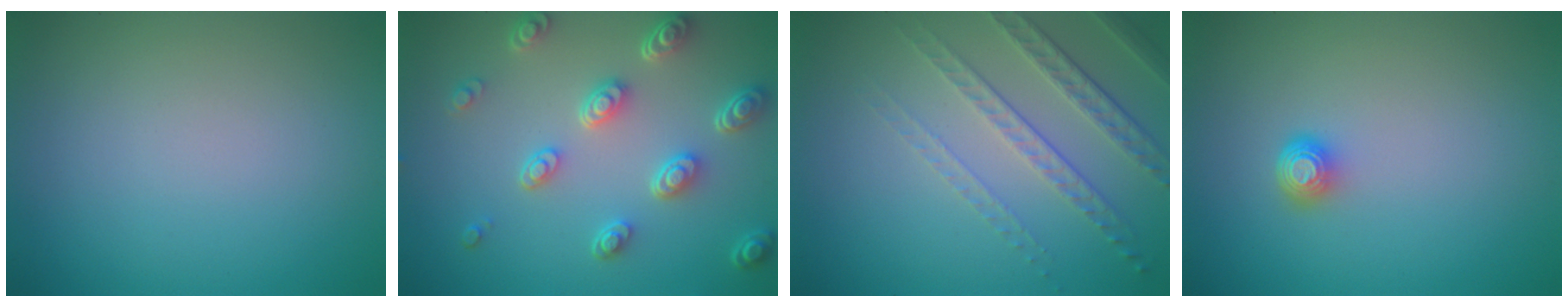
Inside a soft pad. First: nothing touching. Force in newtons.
{"total": 5.0, "press": 3.7, "slide": 3.3}
{"total": 4.6, "press": 3.1, "slide": 3.4}
{"total": 1.5, "press": 1.1, "slide": 1.1}